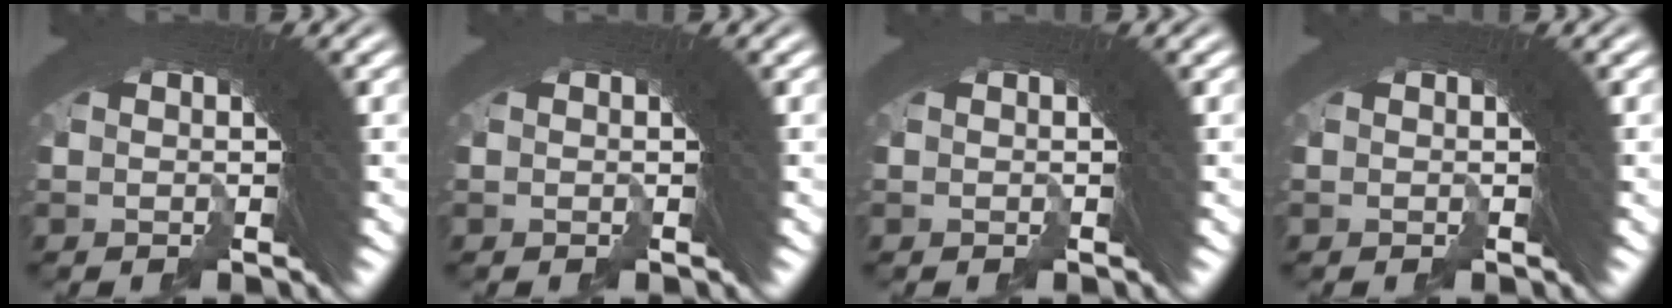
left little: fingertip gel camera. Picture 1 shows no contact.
{"total": 0.0}
{"total": 0.0}
{"total": 0.0}